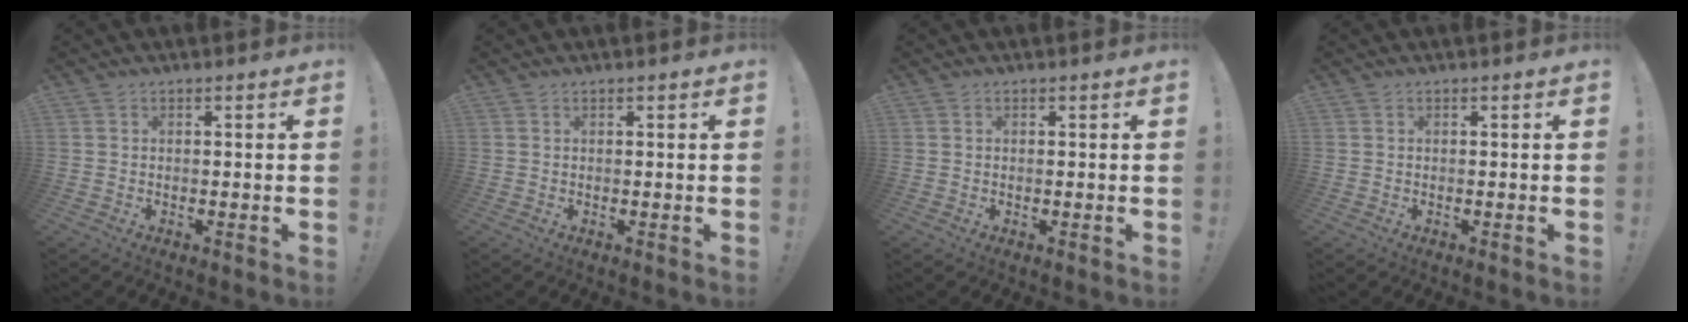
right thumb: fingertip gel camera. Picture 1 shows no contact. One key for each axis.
{"total": 0.0}
{"total": 0.0}
{"total": 0.0}